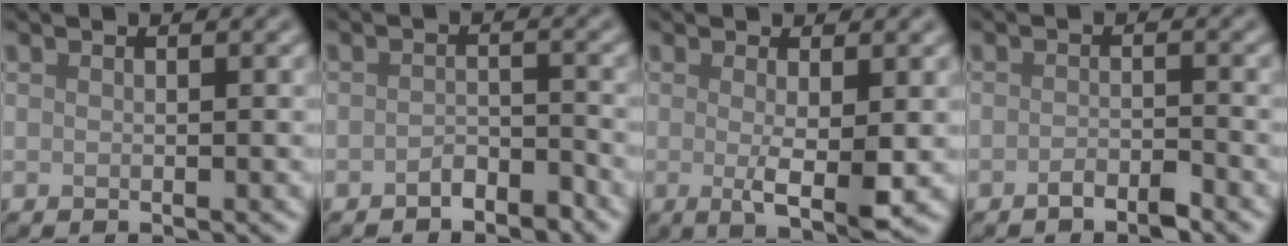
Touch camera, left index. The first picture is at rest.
{"total": 1.7, "force": [-1.4, 0.7, 0.8], "torque": [-0.014, 0.006, -0.027]}
{"total": 3.4, "force": [-0.1, 0.5, 3.4], "torque": [-0.058, -0.011, 0.000]}
{"total": 1.9, "force": [-1.4, 0.5, 1.2], "torque": [-0.021, 0.002, -0.026]}